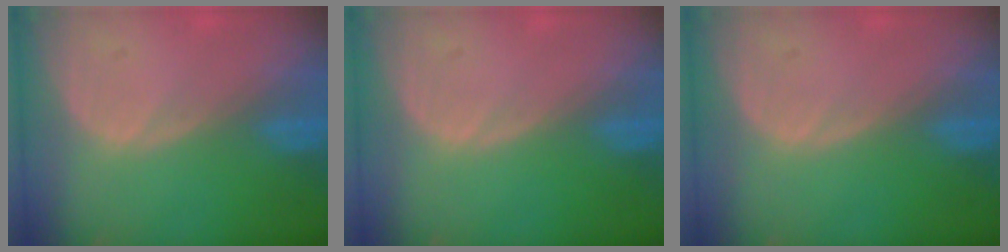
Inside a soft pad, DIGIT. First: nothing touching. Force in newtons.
{"total": 0.0}
{"total": 0.0}